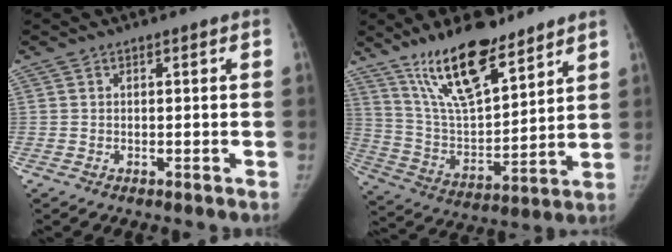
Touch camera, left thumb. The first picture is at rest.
{"total": 18.3, "force": [12.9, 6.2, 11.5], "torque": [-0.165, -0.069, 0.240]}